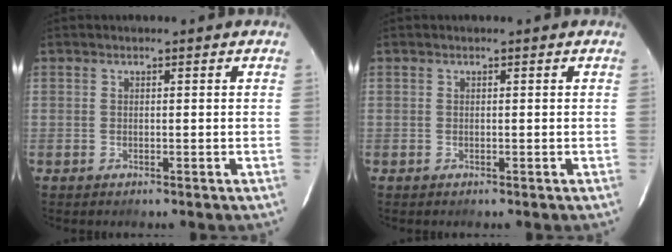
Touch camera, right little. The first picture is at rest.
{"total": 0.0}